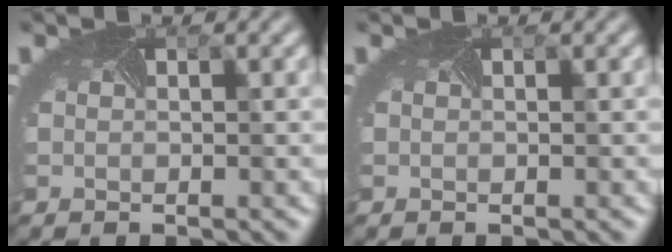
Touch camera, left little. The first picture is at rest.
{"total": 0.0}